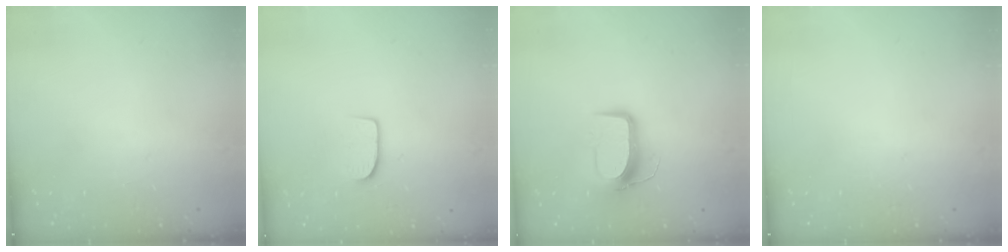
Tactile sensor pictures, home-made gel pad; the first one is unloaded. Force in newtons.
{"total": 7.3, "press": 7.3, "slide": 0.6}
{"total": 10.1, "press": 10.1, "slide": 0.2}
{"total": 0.0}